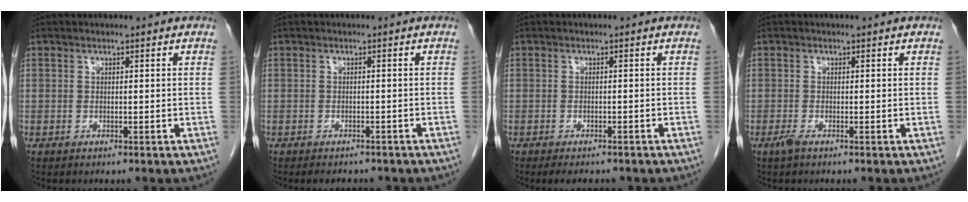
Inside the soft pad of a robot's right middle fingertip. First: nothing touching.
{"total": 5.4, "force": [-4.6, 2.2, 1.8], "torque": [-0.020, 0.000, -0.050]}
{"total": 5.4, "force": [-4.5, 1.9, 2.4], "torque": [-0.027, -0.005, -0.051]}
{"total": 1.0, "force": [-0.7, 0.1, 0.8], "torque": [-0.021, -0.004, -0.016]}